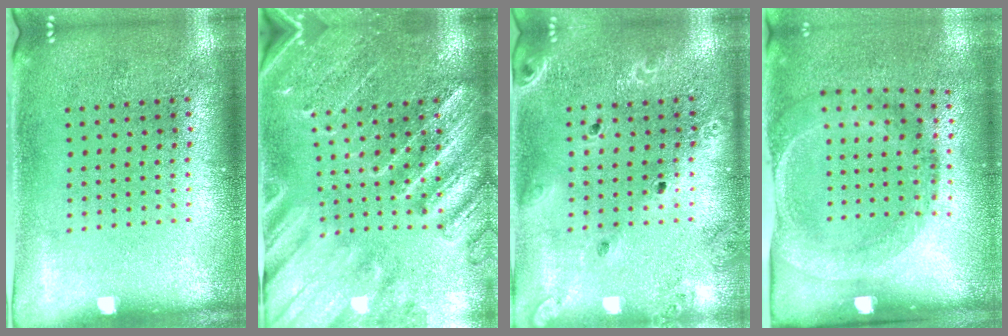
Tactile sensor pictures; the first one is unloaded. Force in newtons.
{"total": 3.2, "press": 3.0, "slide": 1.1}
{"total": 1.7, "press": 1.7, "slide": 0.4}
{"total": 1.9, "press": 1.2, "slide": 1.5}